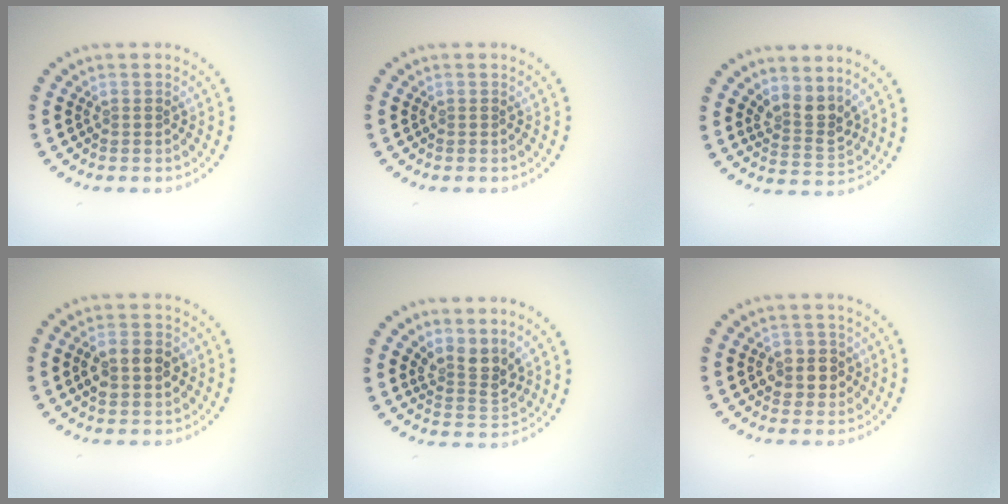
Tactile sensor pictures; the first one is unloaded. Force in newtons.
{"total": 0.0}
{"total": 2.7, "press": 2.2, "slide": 1.6}
{"total": 3.7, "press": 3.6, "slide": 0.3}
{"total": 2.8, "press": 2.1, "slide": 1.9}
{"total": 2.6, "press": 2.4, "slide": 1.0}